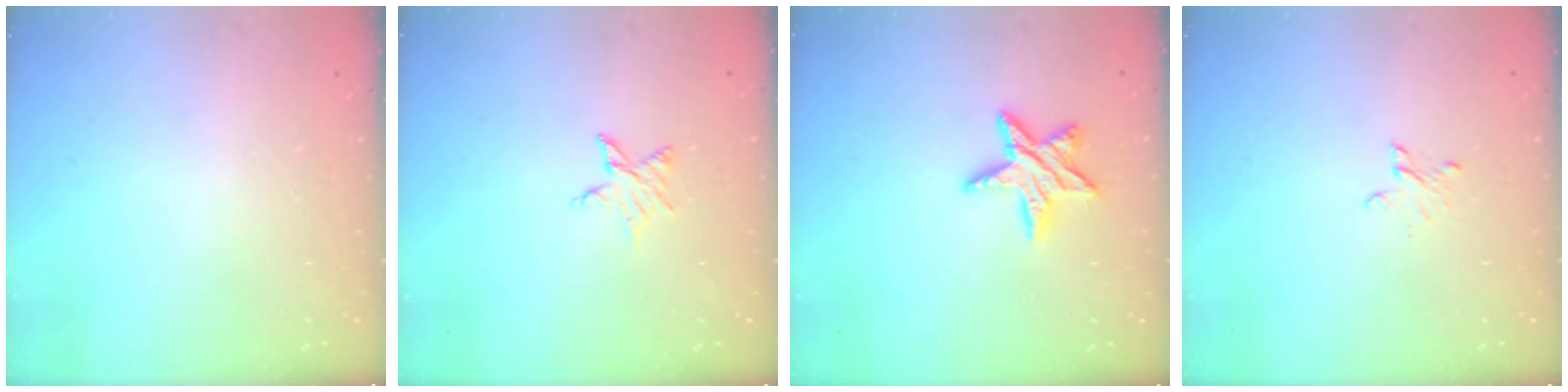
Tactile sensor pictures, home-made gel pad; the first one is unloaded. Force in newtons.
{"total": 3.9, "press": 3.9, "slide": 0.4}
{"total": 10.2, "press": 10.2, "slide": 0.9}
{"total": 3.0, "press": 3.0, "slide": 0.3}